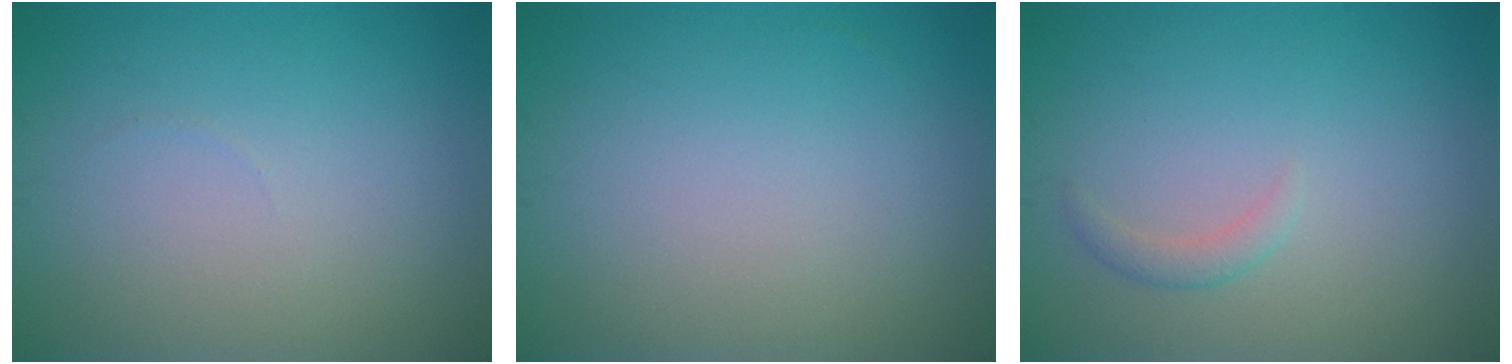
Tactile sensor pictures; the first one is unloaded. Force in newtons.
{"total": 0.0}
{"total": 1.1, "press": 1.1, "slide": 0.1}